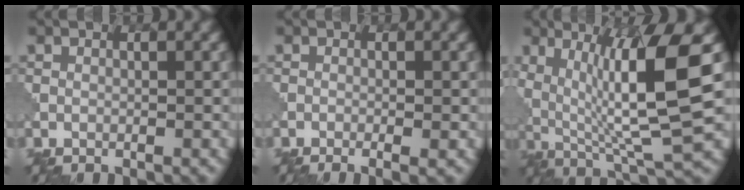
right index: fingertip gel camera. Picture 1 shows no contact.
{"total": 2.1, "force": [-0.8, 0.7, 1.8], "torque": [-0.007, 0.003, -0.016]}
{"total": 9.9, "force": [1.9, 1.8, 9.5], "torque": [-0.166, -0.006, 0.046]}